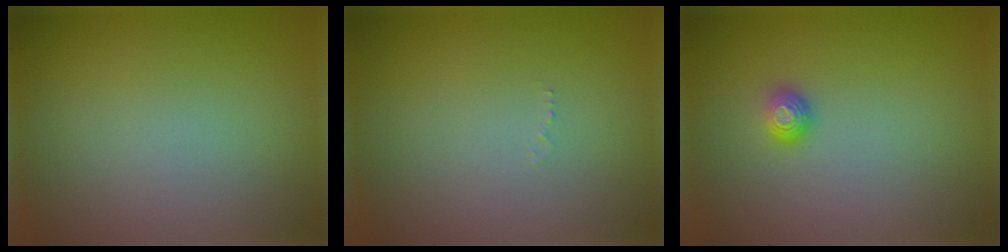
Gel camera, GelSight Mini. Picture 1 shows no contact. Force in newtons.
{"total": 0.5, "press": 0.5, "slide": 0.1}
{"total": 1.3, "press": 1.0, "slide": 0.8}